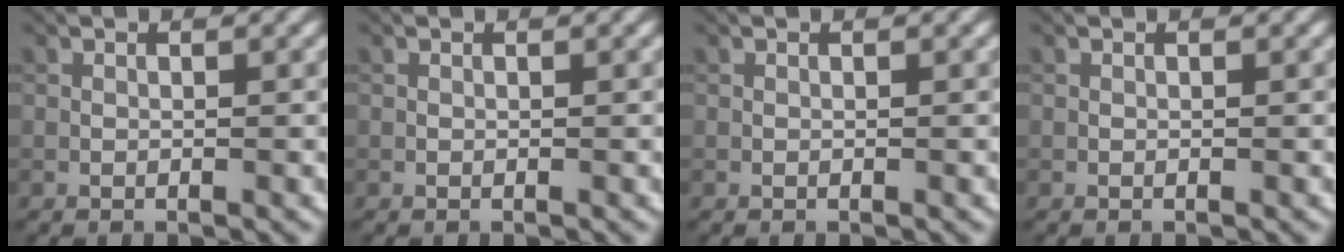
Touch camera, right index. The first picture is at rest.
{"total": 0.0}
{"total": 0.0}
{"total": 0.0}